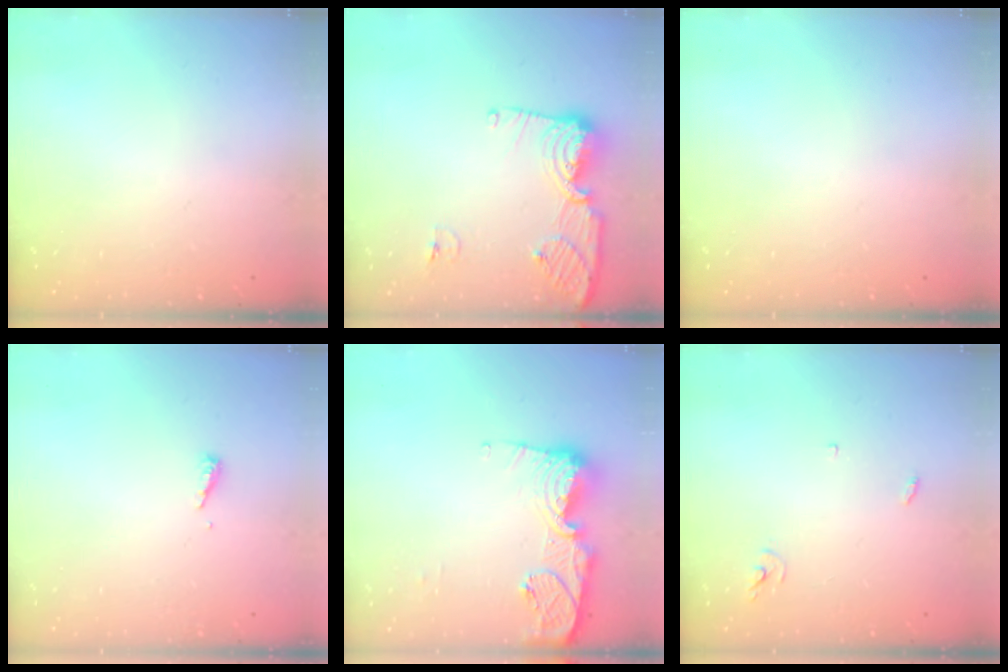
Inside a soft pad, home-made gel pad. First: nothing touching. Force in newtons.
{"total": 11.7, "press": 11.7, "slide": 1.2}
{"total": 0.0}
{"total": 4.7, "press": 4.6, "slide": 0.4}
{"total": 14.0, "press": 13.9, "slide": 1.5}
{"total": 3.0, "press": 3.0, "slide": 0.2}